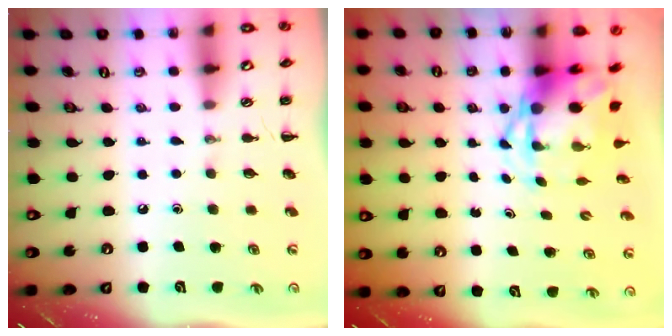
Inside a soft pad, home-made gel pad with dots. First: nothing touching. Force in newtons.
{"total": 4.7, "press": 4.5, "slide": 1.1}